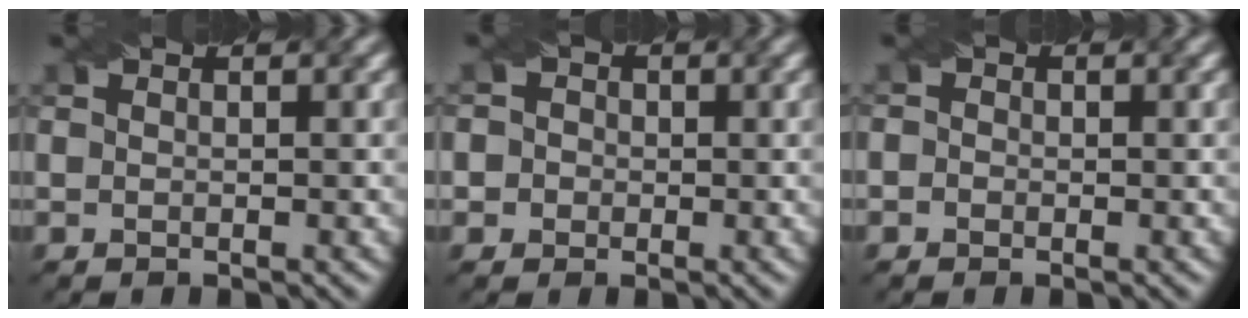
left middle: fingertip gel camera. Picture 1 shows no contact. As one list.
[{"total": 3.1, "force": [0.7, 2.8, 1.0], "torque": [0.011, 0.024, -0.012]}, {"total": 0.9, "force": [-0.1, 0.9, 0.3], "torque": [-0.003, -0.001, -0.012]}]